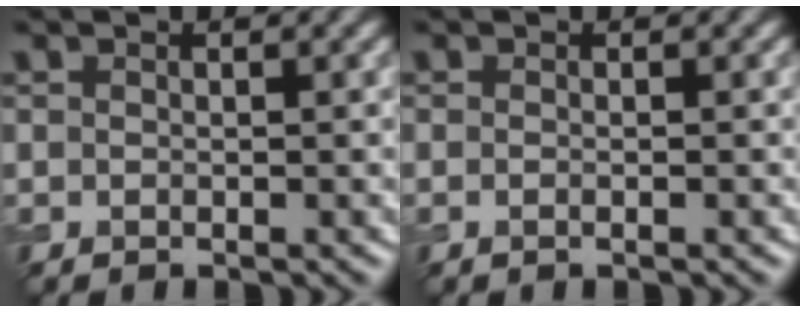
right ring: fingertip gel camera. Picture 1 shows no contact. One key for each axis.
{"total": 0.6, "fx": -0.2, "fy": 0.2, "fz": 0.6, "tx": -0.011, "ty": -0.009, "tz": -0.006}